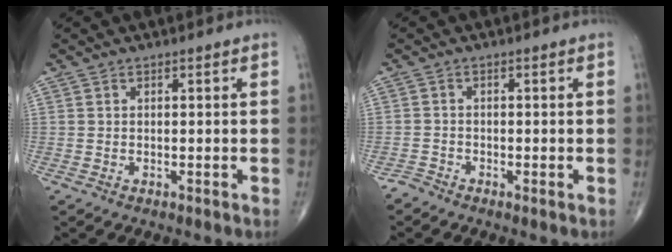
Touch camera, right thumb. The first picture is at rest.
{"total": 1.2, "force": [-1.1, 0.3, 0.2], "torque": [0.000, -0.003, -0.028]}